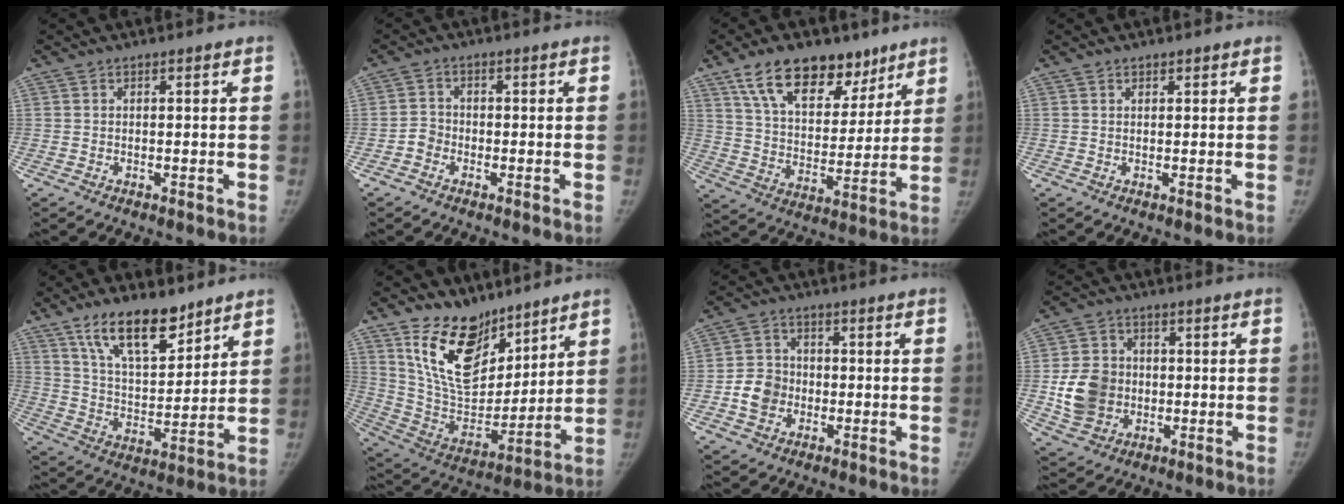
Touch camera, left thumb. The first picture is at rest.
{"total": 2.7, "force": [-1.3, 2.2, 0.7], "torque": [-0.003, 0.012, -0.033]}
{"total": 18.0, "force": [11.6, 9.9, 9.5], "torque": [-0.109, -0.047, 0.198]}
{"total": 0.6, "force": [0.5, 0.3, 0.1], "torque": [0.002, -0.003, 0.006]}
{"total": 14.6, "force": [10.2, 5.9, 8.7], "torque": [-0.115, -0.065, 0.187]}
{"total": 17.9, "force": [12.3, 9.5, 8.9], "torque": [-0.102, -0.078, 0.239]}
{"total": 6.5, "force": [-1.5, 5.7, 2.9], "torque": [-0.032, 0.017, -0.032]}
{"total": 10.8, "force": [-0.8, 9.3, 5.5], "torque": [-0.079, 0.006, -0.008]}